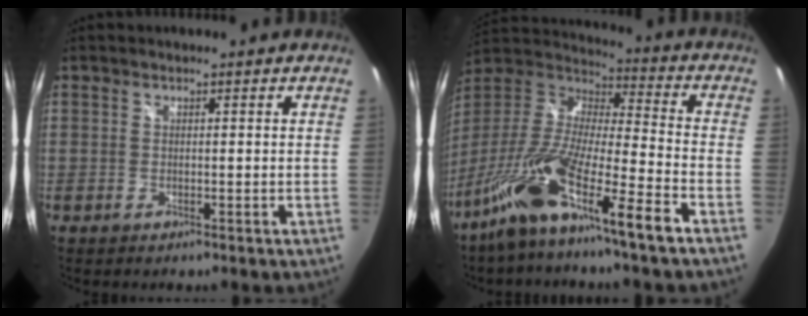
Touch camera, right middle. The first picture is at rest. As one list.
[{"total": 18.4, "force": [-11.7, 1.3, 14.1], "torque": [-0.274, -0.025, -0.224]}]